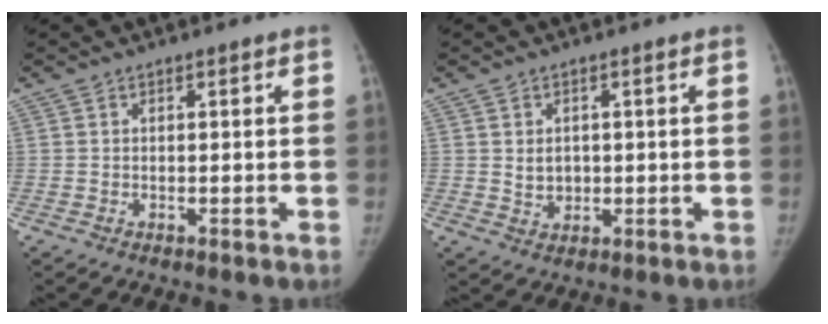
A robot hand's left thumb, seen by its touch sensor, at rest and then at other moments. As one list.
[{"total": 3.4, "force": [0.4, 2.8, 2.0], "torque": [-0.017, -0.005, 0.014]}]